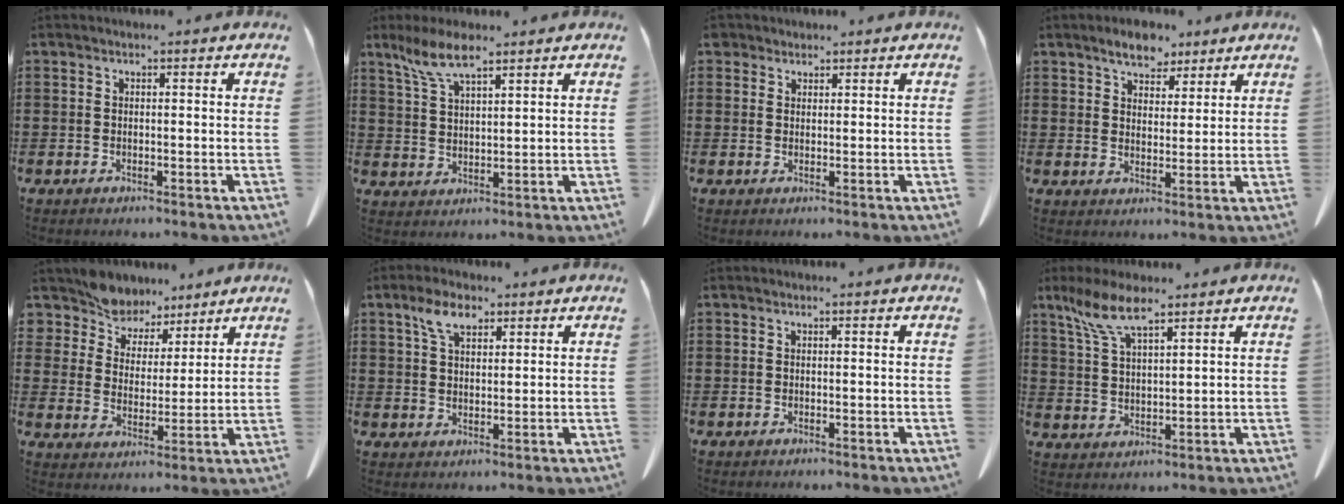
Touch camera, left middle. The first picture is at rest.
{"total": 6.4, "force": [4.4, 1.6, 4.4], "torque": [-0.096, -0.001, 0.079]}
{"total": 1.8, "force": [1.6, 1.0, 0.2], "torque": [-0.008, 0.004, 0.032]}
{"total": 5.4, "force": [4.5, 2.5, 1.4], "torque": [-0.035, -0.006, 0.085]}
{"total": 7.8, "force": [7.2, 3.0, 0.1], "torque": [-0.047, -0.045, 0.135]}
{"total": 5.3, "force": [3.1, 2.4, 3.5], "torque": [-0.078, 0.009, 0.056]}
{"total": 0.0}
{"total": 7.4, "force": [5.1, 1.8, 5.0], "torque": [-0.118, -0.009, 0.091]}